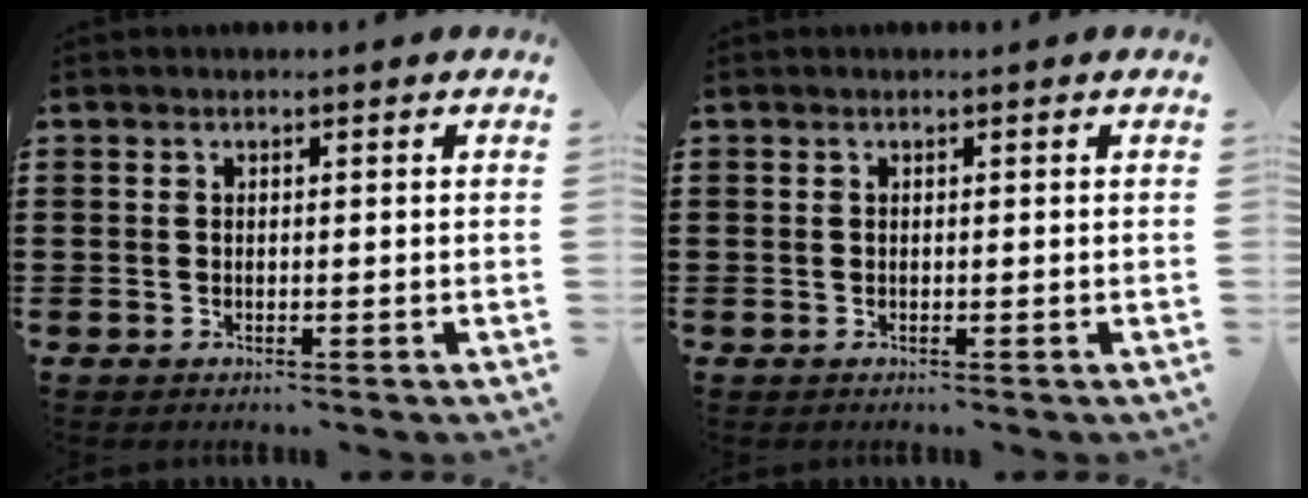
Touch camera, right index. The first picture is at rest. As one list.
[{"total": 0.0}]